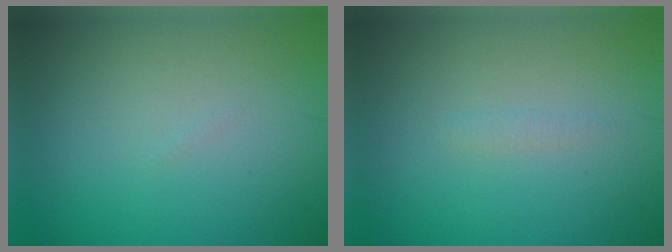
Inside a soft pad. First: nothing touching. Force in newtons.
{"total": 0.6, "press": 0.6, "slide": 0.1}